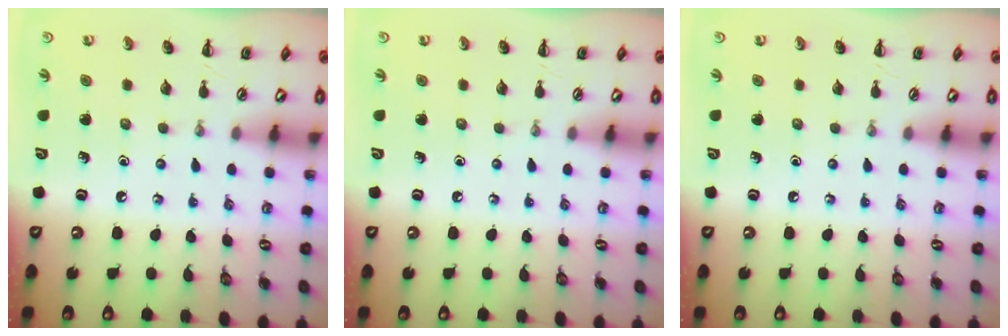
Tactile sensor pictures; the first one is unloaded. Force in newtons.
{"total": 0.0}
{"total": 0.0}